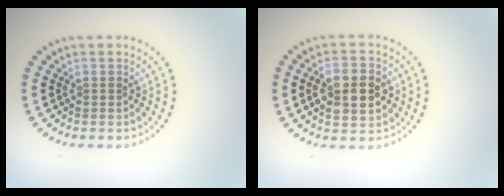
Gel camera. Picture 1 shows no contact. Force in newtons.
{"total": 4.7, "press": 4.7, "slide": 0.1}